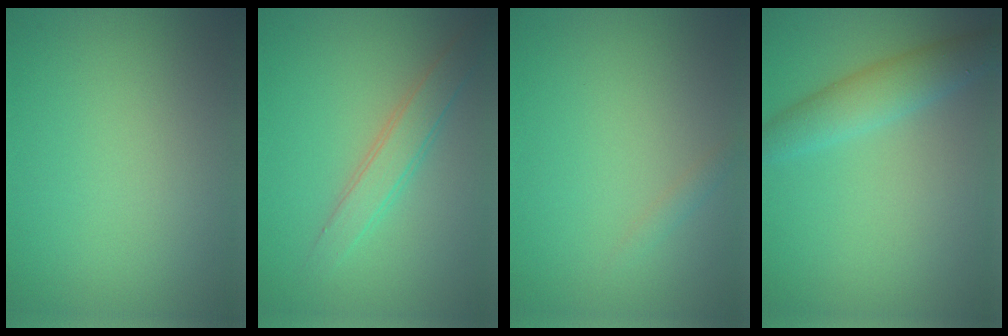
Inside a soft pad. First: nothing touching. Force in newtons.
{"total": 2.6, "press": 2.6, "slide": 0.1}
{"total": 0.7, "press": 0.7, "slide": 0.1}
{"total": 3.3, "press": 3.3, "slide": 0.1}